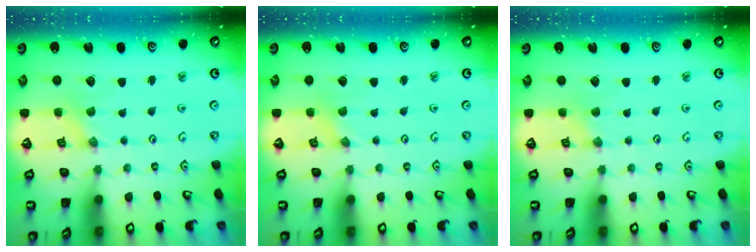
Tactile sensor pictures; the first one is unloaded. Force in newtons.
{"total": 0.0}
{"total": 1.2, "press": 1.1, "slide": 0.2}